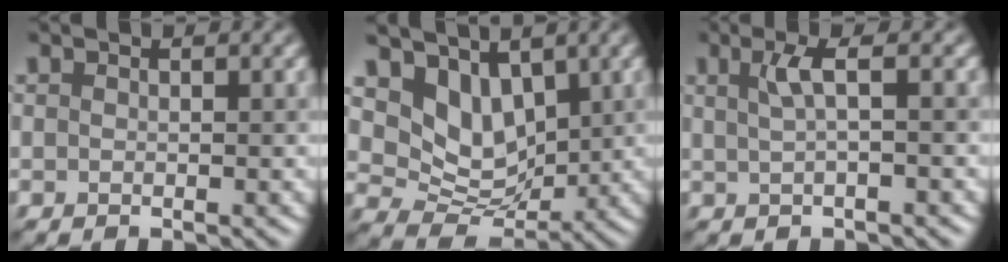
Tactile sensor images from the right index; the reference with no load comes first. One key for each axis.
{"total": 4.7, "fx": 2.5, "fy": 3.4, "fz": 2.1, "tx": -0.054, "ty": -0.018, "tz": 0.044}
{"total": 2.0, "fx": 0.6, "fy": 0.5, "fz": 1.8, "tx": -0.040, "ty": 0.006, "tz": 0.012}